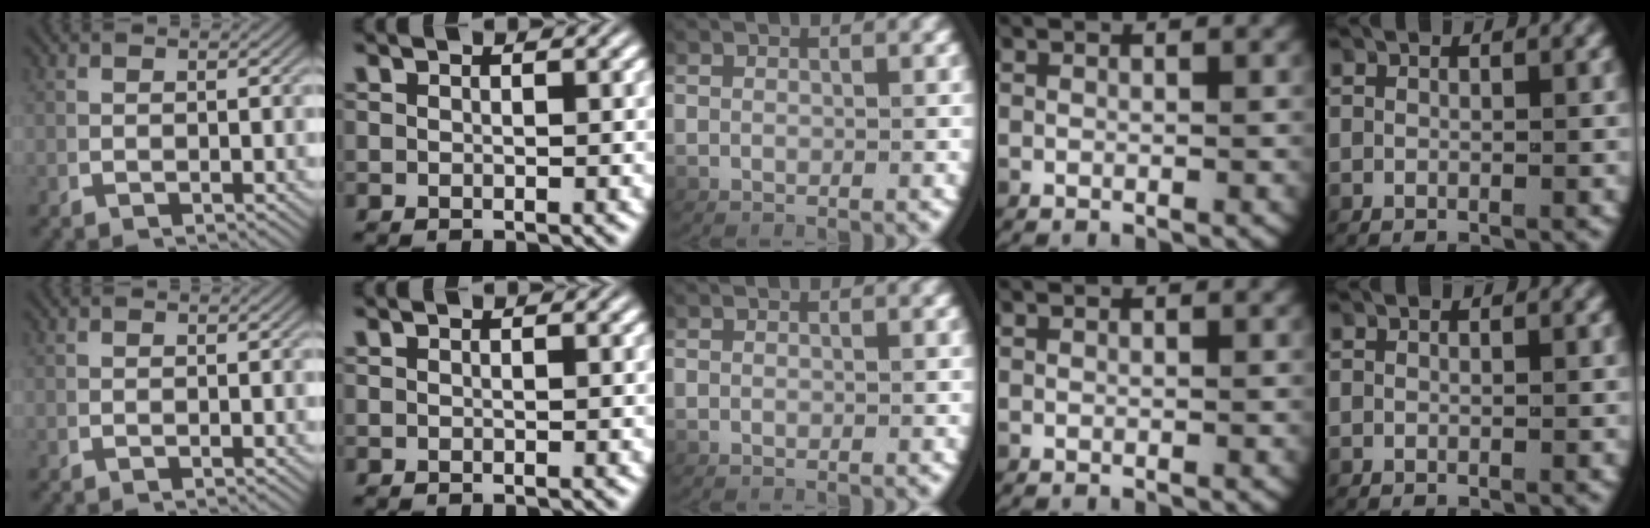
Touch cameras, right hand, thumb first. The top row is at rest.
{}